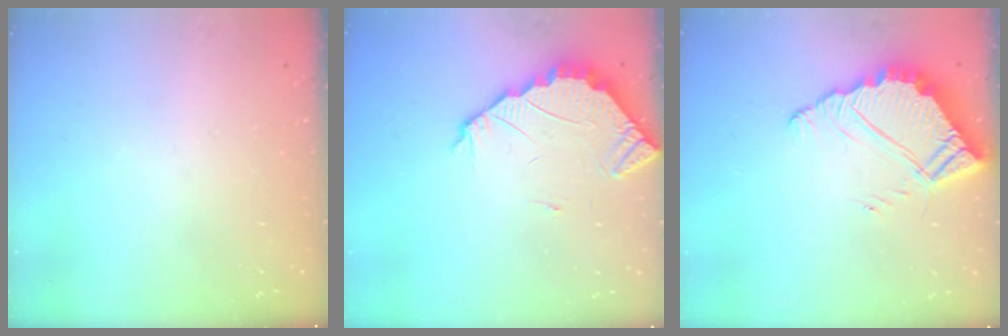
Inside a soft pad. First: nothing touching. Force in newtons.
{"total": 3.5, "press": 3.5, "slide": 0.2}
{"total": 7.4, "press": 7.3, "slide": 0.6}